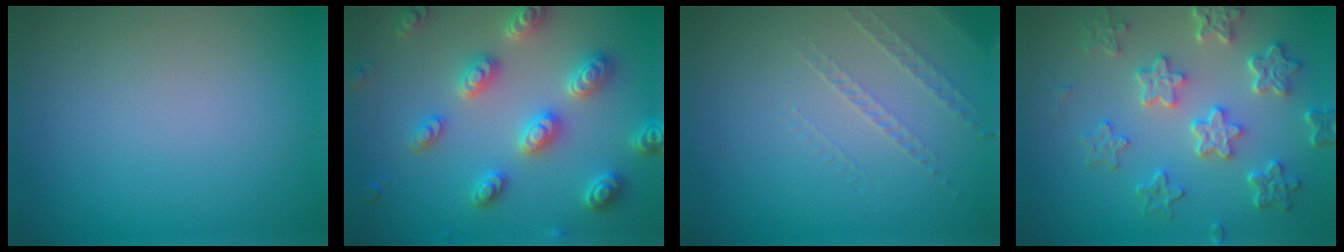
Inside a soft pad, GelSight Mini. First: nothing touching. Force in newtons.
{"total": 5.2, "press": 5.1, "slide": 1.1}
{"total": 1.1, "press": 0.6, "slide": 0.9}
{"total": 6.1, "press": 4.6, "slide": 4.0}